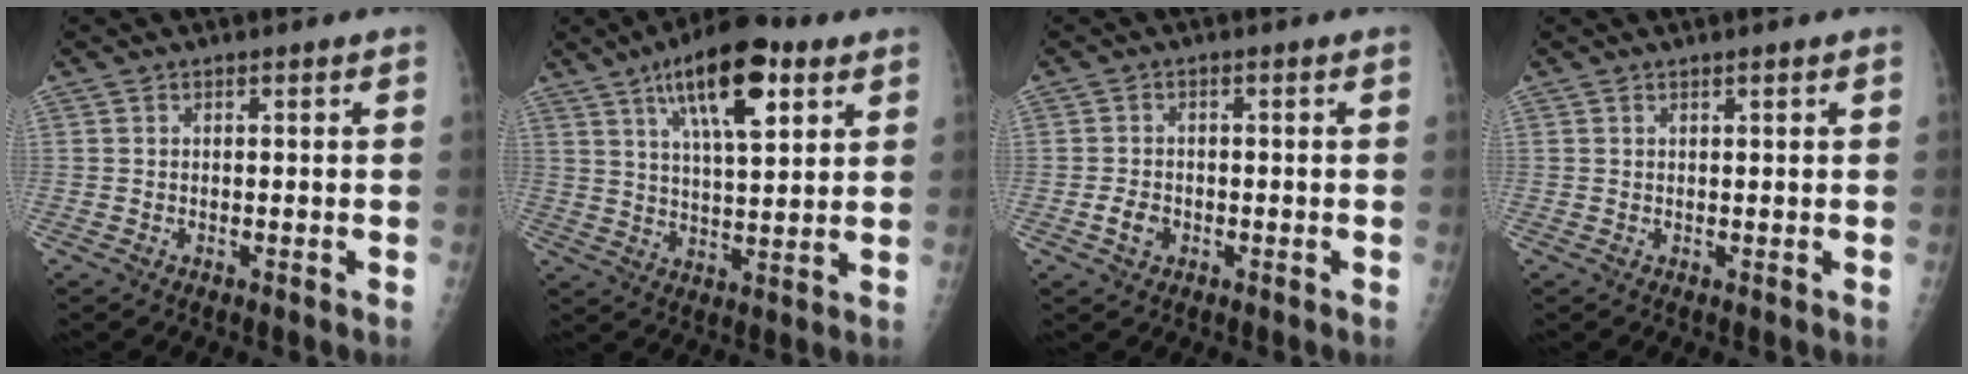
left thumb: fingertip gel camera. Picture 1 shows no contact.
{"total": 15.5, "force": [7.7, 5.6, 12.3], "torque": [-0.173, -0.021, 0.123]}
{"total": 2.9, "force": [-1.0, 2.2, 1.6], "torque": [-0.023, 0.005, -0.017]}
{"total": 0.6, "force": [0.4, 0.1, 0.5], "torque": [-0.006, -0.001, 0.008]}